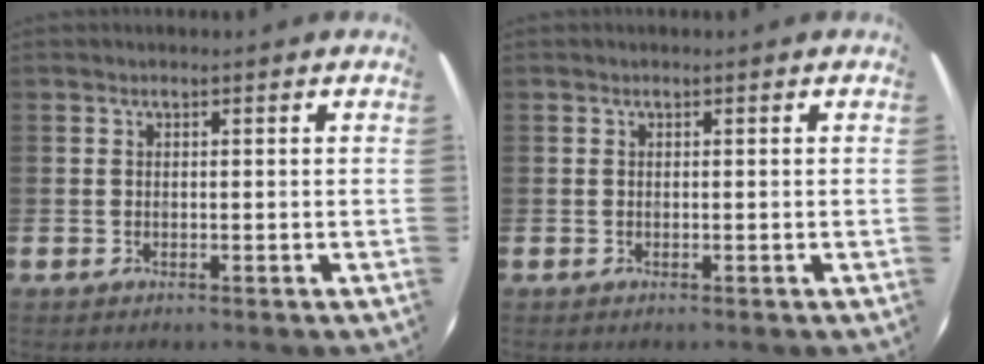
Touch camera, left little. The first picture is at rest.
{"total": 0.0}